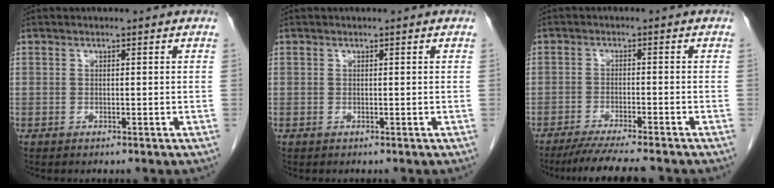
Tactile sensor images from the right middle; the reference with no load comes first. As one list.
[{"total": 0.0}, {"total": 9.0, "force": [-7.7, 0.0, 4.6], "torque": [-0.062, -0.023, -0.120]}]